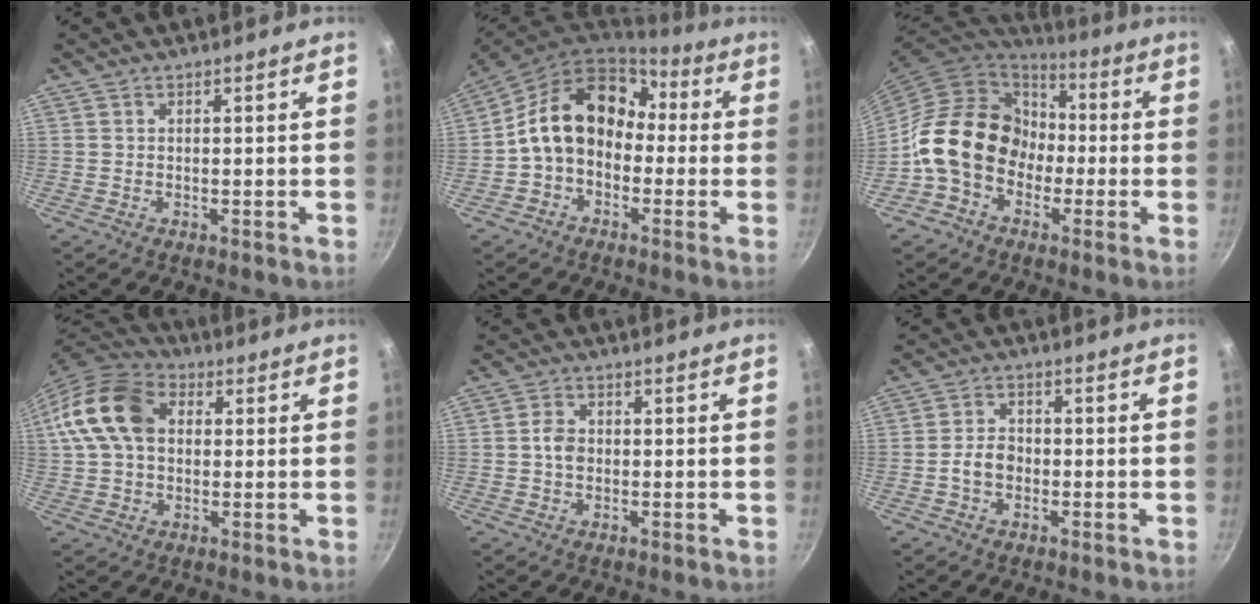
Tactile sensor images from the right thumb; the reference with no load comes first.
{"total": 17.0, "force": [0.1, 13.4, 10.6], "torque": [-0.142, 0.067, -0.009]}
{"total": 17.2, "force": [-2.7, 13.9, 9.8], "torque": [-0.124, 0.049, -0.057]}
{"total": 14.1, "force": [2.5, 10.0, 9.6], "torque": [-0.164, 0.022, 0.027]}
{"total": 3.2, "force": [-0.2, 2.4, 2.1], "torque": [-0.032, 0.009, -0.007]}
{"total": 4.3, "force": [-1.2, 3.2, 2.6], "torque": [-0.033, 0.019, -0.025]}